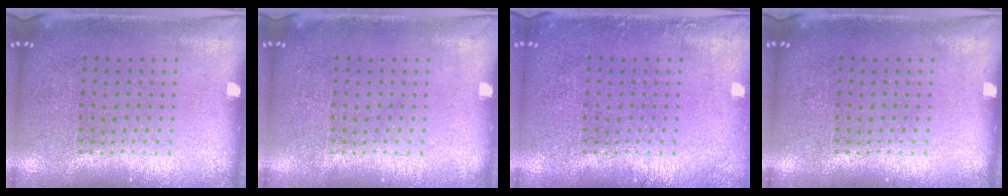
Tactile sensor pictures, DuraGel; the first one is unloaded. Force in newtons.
{"total": 0.0}
{"total": 0.7, "press": 0.7, "slide": 0.1}
{"total": 0.0}